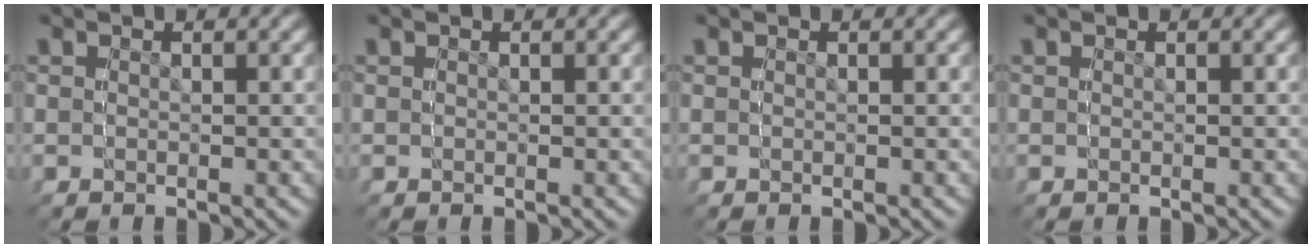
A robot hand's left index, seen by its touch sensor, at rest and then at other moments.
{"total": 0.0}
{"total": 0.0}
{"total": 0.0}